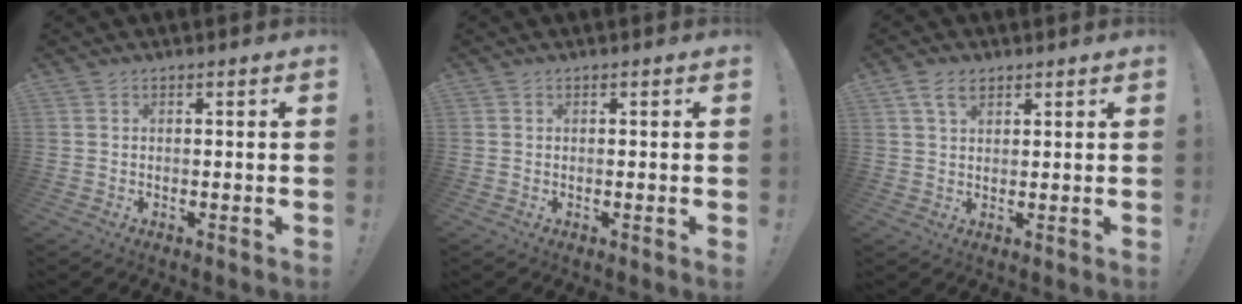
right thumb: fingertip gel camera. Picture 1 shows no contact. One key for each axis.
{"total": 0.0}
{"total": 5.2, "fx": 2.9, "fy": 3.1, "fz": 3.0, "tx": -0.050, "ty": -0.004, "tz": 0.054}